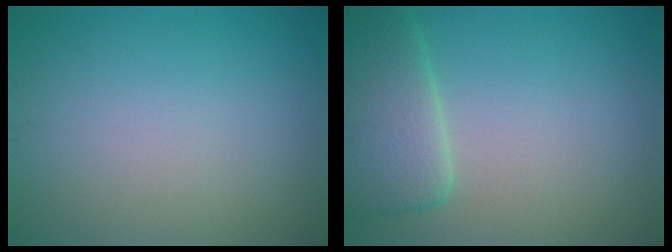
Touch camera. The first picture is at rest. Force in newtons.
{"total": 5.0, "press": 4.9, "slide": 0.6}